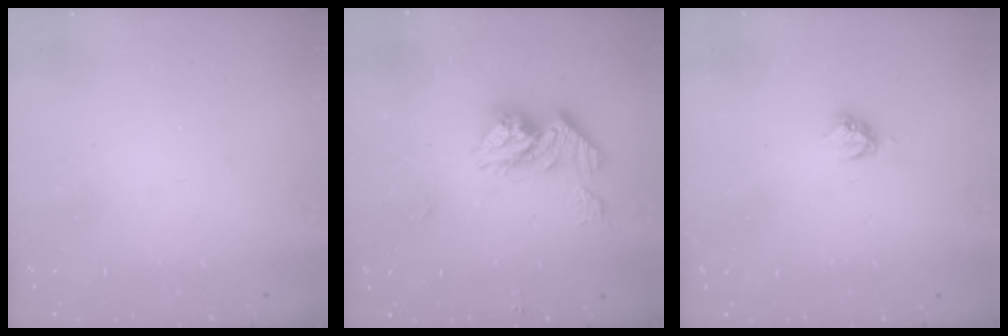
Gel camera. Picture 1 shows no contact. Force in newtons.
{"total": 13.3, "press": 13.2, "slide": 1.2}
{"total": 4.2, "press": 4.1, "slide": 0.6}